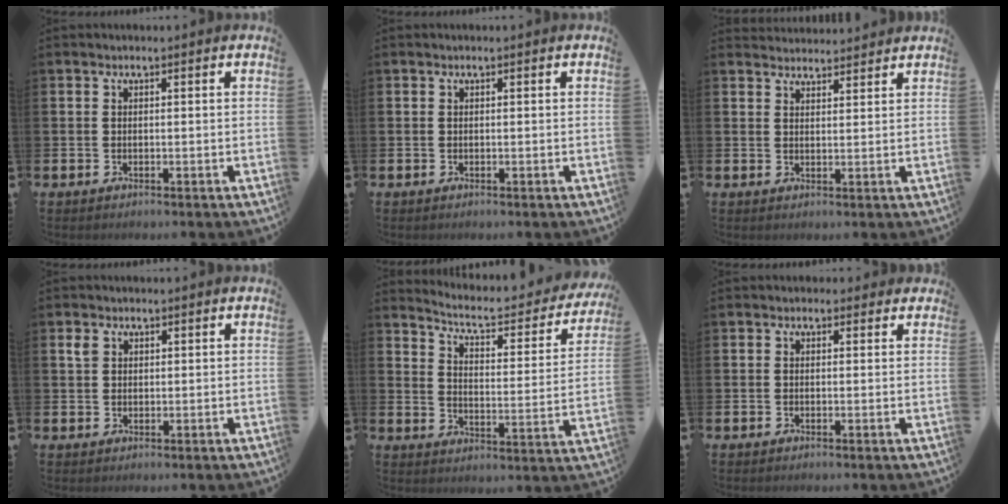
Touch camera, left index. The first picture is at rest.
{"total": 0.0}
{"total": 3.0, "force": [3.0, 0.6, -0.2], "torque": [0.001, -0.015, 0.054]}
{"total": 1.8, "force": [1.2, 1.2, 0.6], "torque": [0.004, -0.002, 0.019]}
{"total": 5.6, "force": [4.9, 1.4, 2.4], "torque": [-0.065, -0.039, 0.074]}
{"total": 1.0, "force": [0.6, 0.8, 0.1], "torque": [0.000, 0.010, 0.009]}